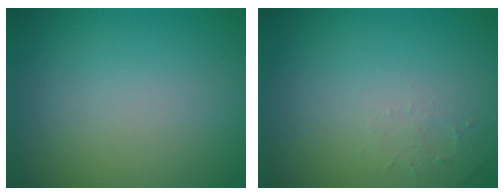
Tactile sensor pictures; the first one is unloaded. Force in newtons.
{"total": 1.2, "press": 1.2, "slide": 0.3}